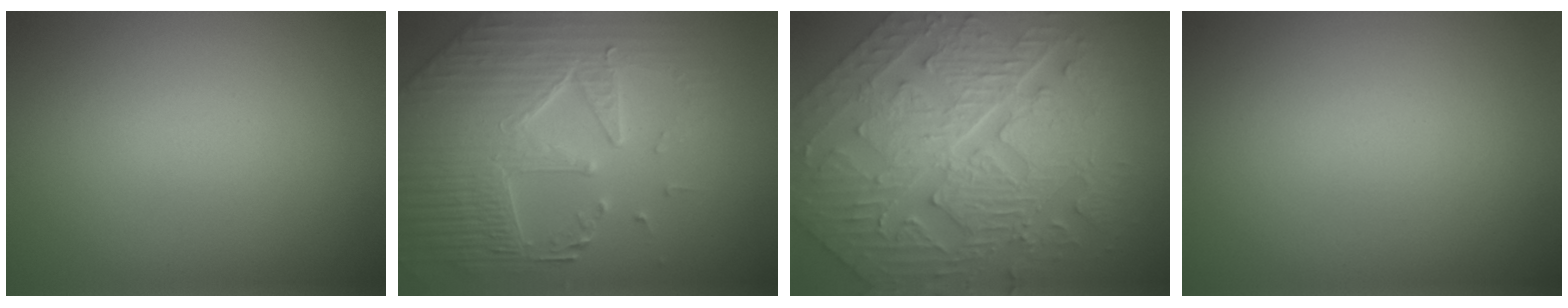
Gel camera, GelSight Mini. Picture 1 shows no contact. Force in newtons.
{"total": 7.7, "press": 6.0, "slide": 4.8}
{"total": 11.4, "press": 7.9, "slide": 8.3}
{"total": 0.0}